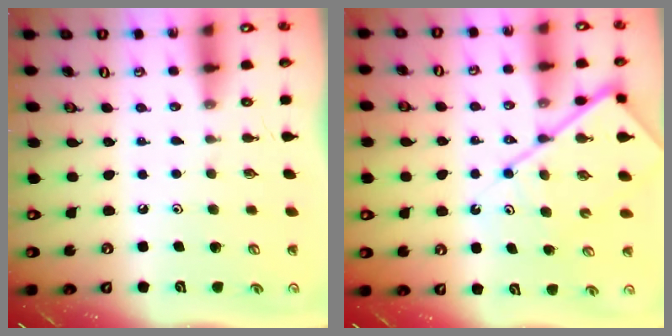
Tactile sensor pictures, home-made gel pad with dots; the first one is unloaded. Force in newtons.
{"total": 11.1, "press": 11.0, "slide": 1.3}